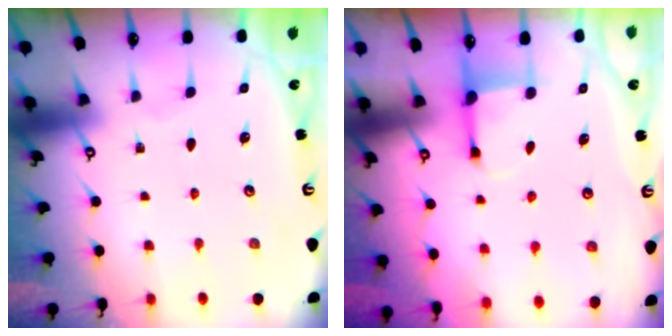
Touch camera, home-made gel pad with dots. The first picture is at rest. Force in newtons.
{"total": 3.1, "press": 2.9, "slide": 0.9}